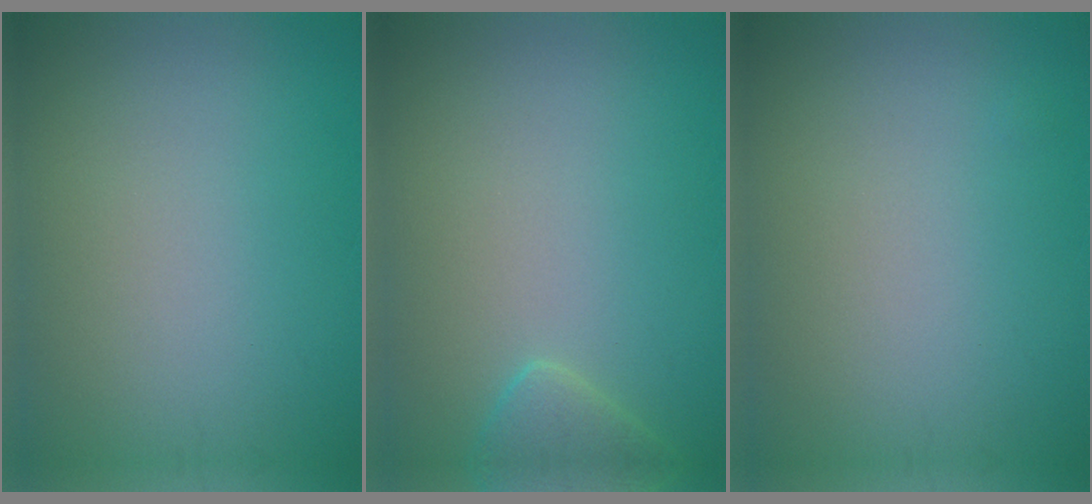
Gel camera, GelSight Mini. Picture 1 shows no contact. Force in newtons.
{"total": 2.0, "press": 2.0, "slide": 0.2}
{"total": 0.0}